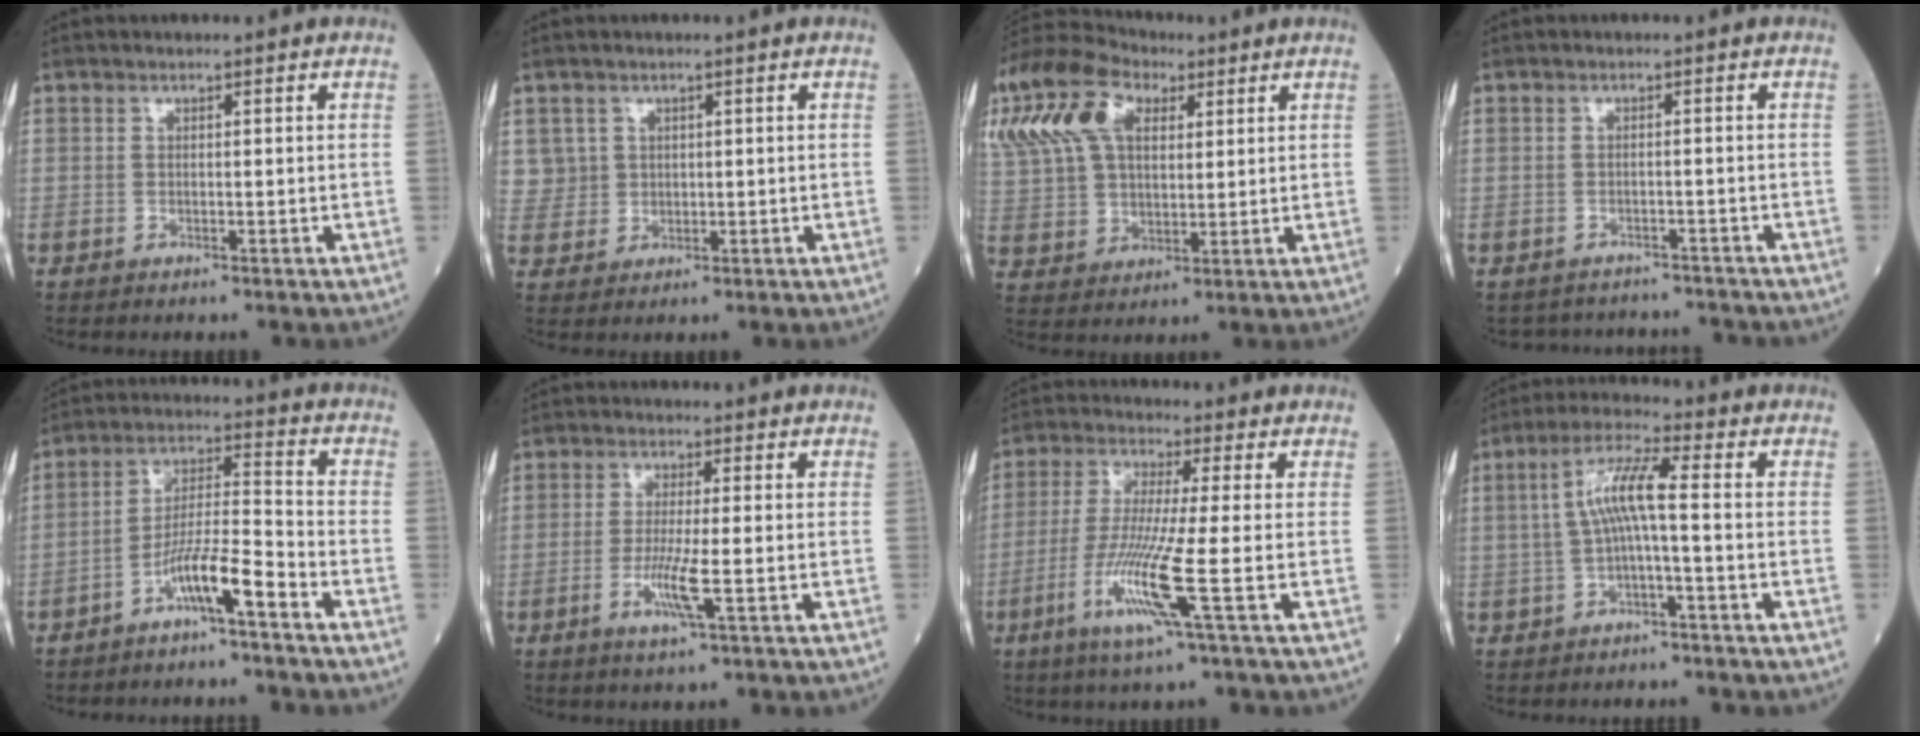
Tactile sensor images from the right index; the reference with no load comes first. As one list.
[{"total": 3.9, "force": [1.6, 3.6, -0.1], "torque": [0.014, 0.005, 0.033]}, {"total": 25.6, "force": [12.5, 16.0, 15.7], "torque": [-0.416, 0.096, 0.235]}, {"total": 6.4, "force": [-6.0, 2.1, -0.3], "torque": [0.003, 0.021, -0.070]}, {"total": 7.6, "force": [-4.9, 0.1, 5.8], "torque": [-0.113, 0.009, -0.092]}, {"total": 5.0, "force": [-1.6, -0.2, 4.7], "torque": [-0.096, -0.012, -0.031]}, {"total": 10.8, "force": [-3.3, 0.9, 10.3], "torque": [-0.206, -0.019, -0.061]}, {"total": 6.6, "force": [-0.2, 0.5, 6.6], "torque": [-0.132, 0.023, -0.005]}]